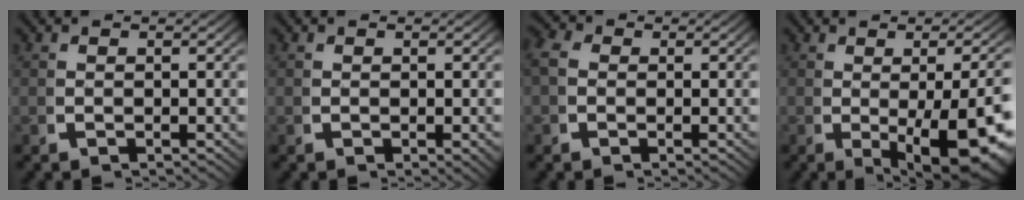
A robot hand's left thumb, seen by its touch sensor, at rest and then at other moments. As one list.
[{"total": 0.6, "force": [0.1, 0.2, 0.5], "torque": [-0.006, -0.002, 0.003]}, {"total": 2.2, "force": [0.3, 1.9, 1.0], "torque": [-0.025, 0.002, -0.001]}, {"total": 9.2, "force": [-2.1, 4.1, 7.9], "torque": [-0.120, -0.030, -0.007]}]